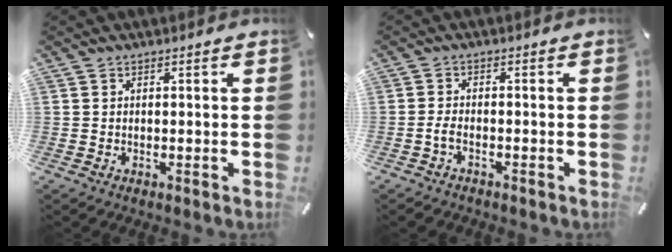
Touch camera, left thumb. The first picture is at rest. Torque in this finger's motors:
{"motor_torque": [-0.43, 0.45, 0.22, -0.18, 0.00]}